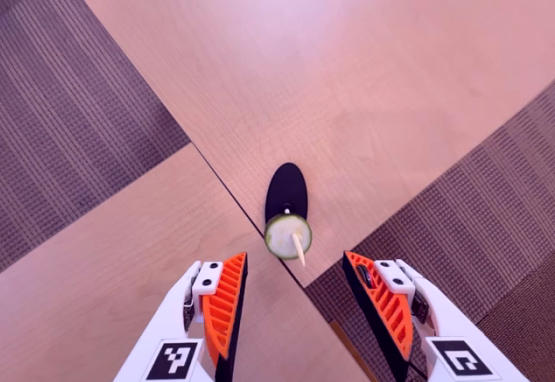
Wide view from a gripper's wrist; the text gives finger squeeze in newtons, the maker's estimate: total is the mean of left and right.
{"total": 0.6, "left": 0.3, "right": 0.9}